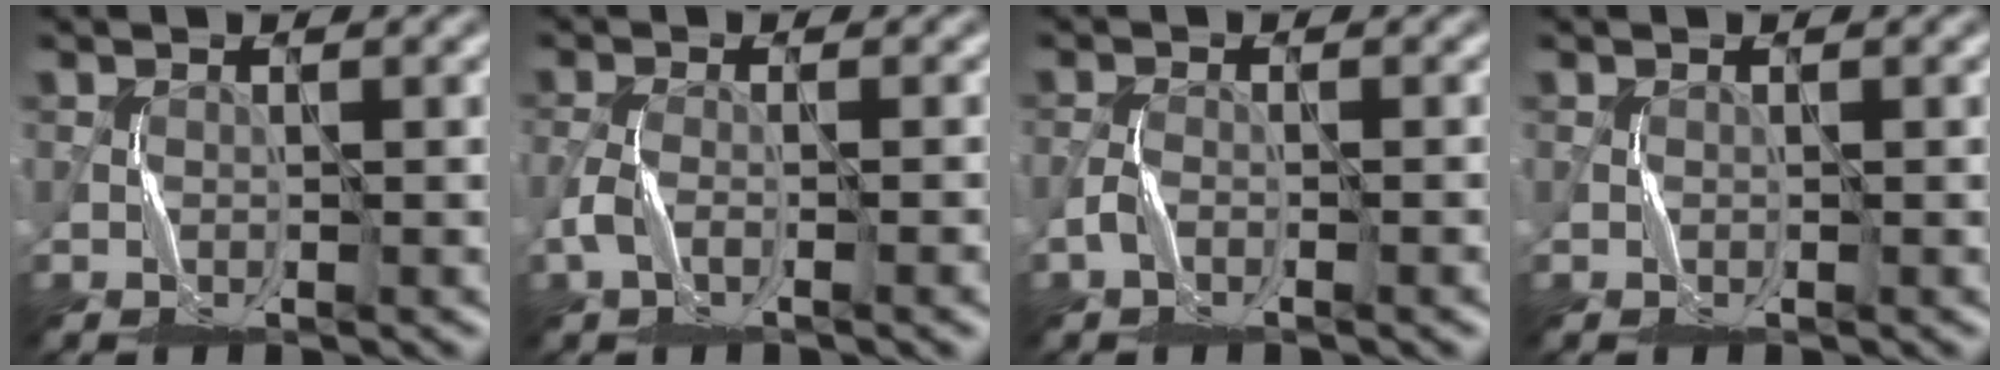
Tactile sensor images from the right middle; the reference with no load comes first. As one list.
[{"total": 3.2, "force": [-1.6, 1.0, 2.5], "torque": [-0.058, -0.003, -0.034]}, {"total": 1.8, "force": [-1.4, 0.5, 1.1], "torque": [-0.026, 0.002, -0.028]}, {"total": 0.0}]